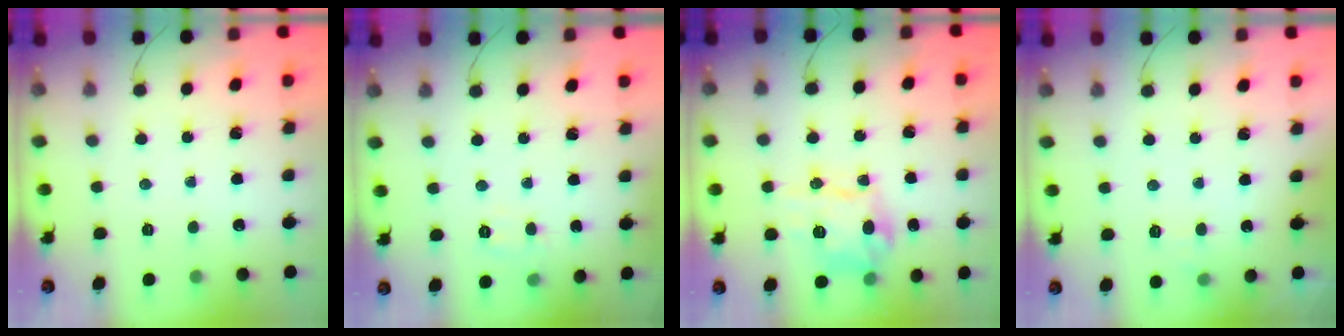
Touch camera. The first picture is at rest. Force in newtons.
{"total": 5.7, "press": 5.6, "slide": 1.4}
{"total": 11.7, "press": 11.6, "slide": 1.6}
{"total": 3.6, "press": 3.0, "slide": 2.0}